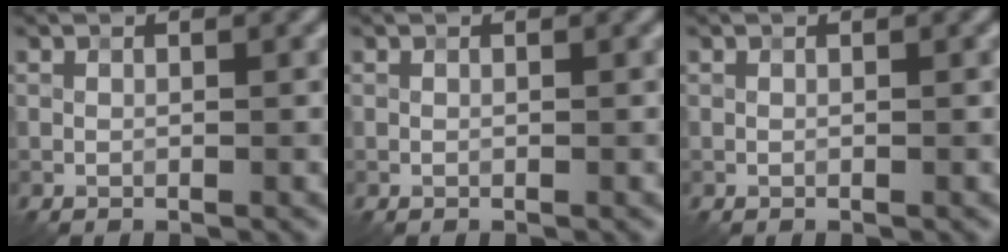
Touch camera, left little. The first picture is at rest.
{"total": 0.0}
{"total": 0.0}